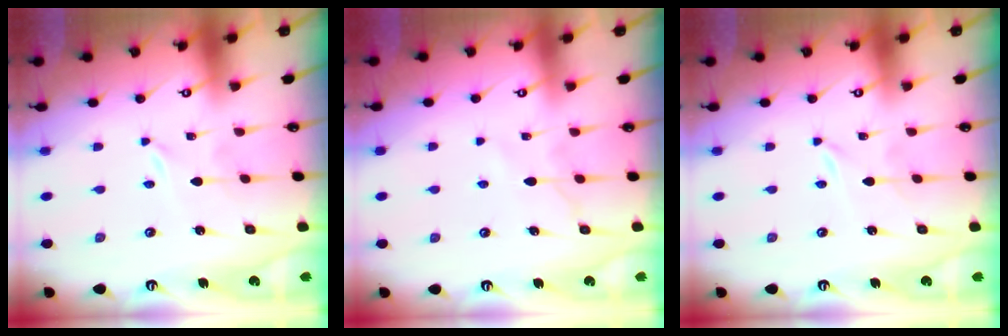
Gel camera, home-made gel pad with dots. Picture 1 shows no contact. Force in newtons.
{"total": 6.3, "press": 6.3, "slide": 0.5}
{"total": 0.0}